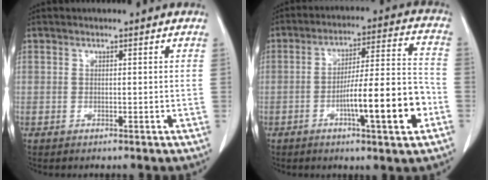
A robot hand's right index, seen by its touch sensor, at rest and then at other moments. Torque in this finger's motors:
{"motor_torque": [1.71, -0.43, 0.55, 0.14]}